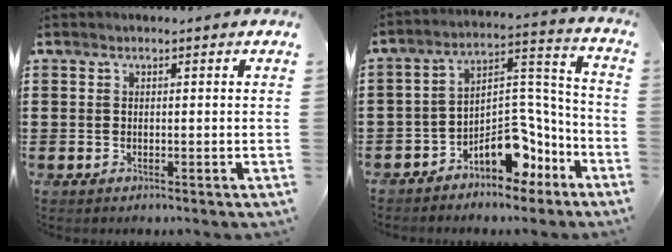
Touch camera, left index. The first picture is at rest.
{"total": 9.4, "force": [-7.1, 4.7, 4.1], "torque": [-0.062, 0.024, -0.133]}